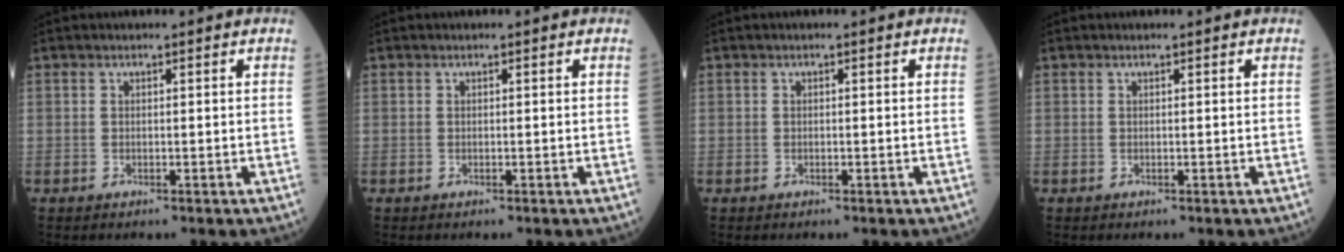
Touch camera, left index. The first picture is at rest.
{"total": 0.0}
{"total": 0.0}
{"total": 0.0}